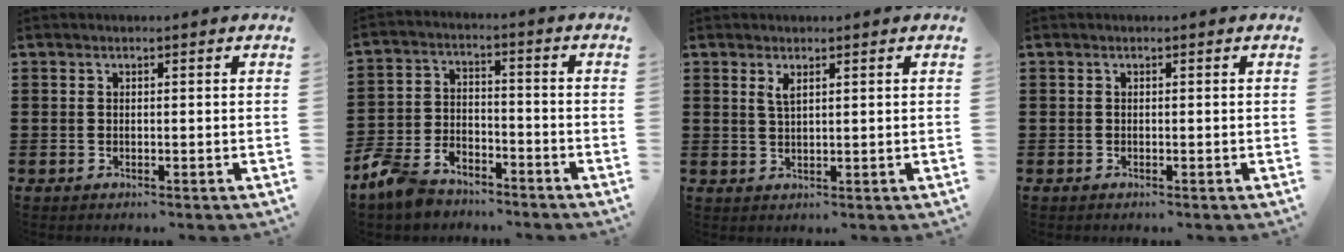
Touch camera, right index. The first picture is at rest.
{"total": 5.9, "force": [-5.4, 2.0, 1.4], "torque": [-0.052, 0.009, -0.112]}
{"total": 1.8, "force": [1.1, 0.5, 1.4], "torque": [-0.029, 0.003, 0.019]}
{"total": 0.0}